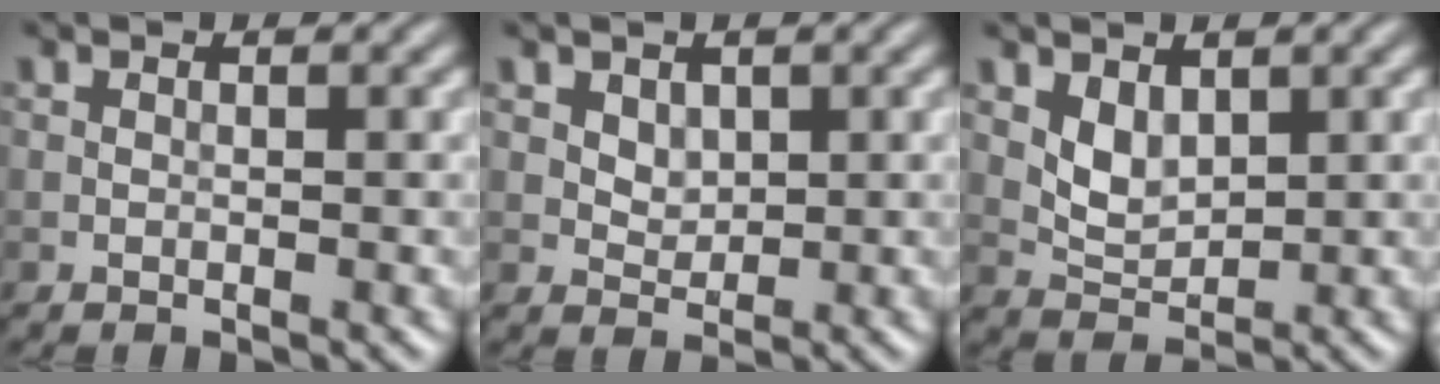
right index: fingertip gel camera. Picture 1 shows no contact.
{"total": 1.5, "force": [0.7, 1.1, 0.7], "torque": [-0.010, -0.006, 0.015]}
{"total": 2.3, "force": [1.0, 1.4, 1.5], "torque": [-0.032, -0.007, 0.027]}